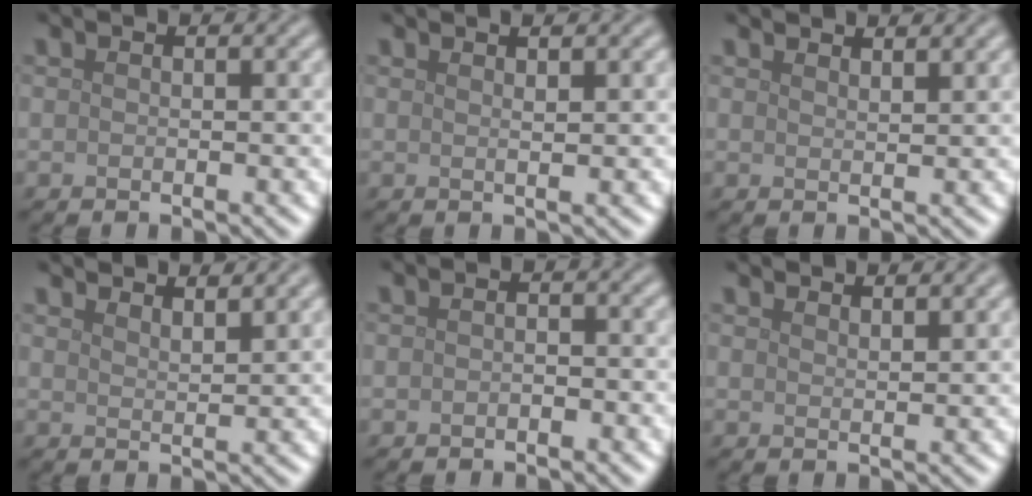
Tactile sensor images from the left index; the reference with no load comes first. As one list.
[{"total": 1.7, "force": [1.0, 0.5, 1.3], "torque": [-0.013, 0.004, 0.007]}, {"total": 2.5, "force": [2.3, 0.5, 0.8], "torque": [-0.004, 0.007, 0.025]}, {"total": 4.3, "force": [3.9, 1.0, 1.6], "torque": [-0.005, 0.013, 0.039]}, {"total": 0.8, "force": [-0.4, 0.5, 0.6], "torque": [-0.009, 0.000, -0.007]}, {"total": 3.5, "force": [3.2, 0.8, 1.2], "torque": [-0.001, 0.010, 0.030]}]